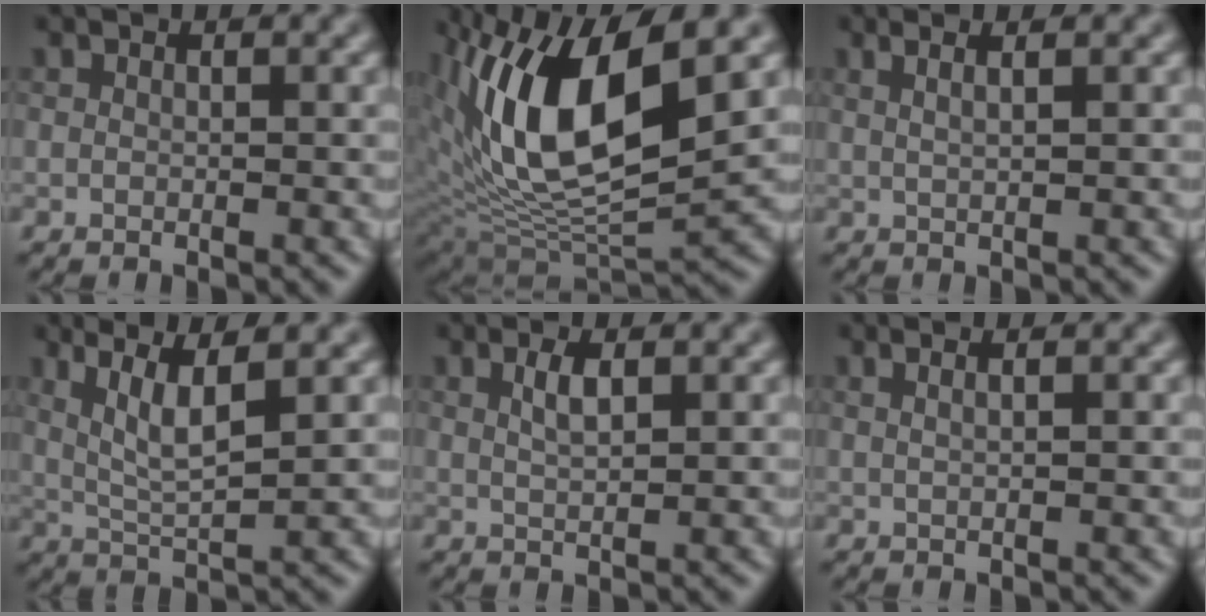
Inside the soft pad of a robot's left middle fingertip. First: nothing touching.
{"total": 13.0, "force": [3.1, 5.6, 11.4], "torque": [-0.199, 0.006, 0.053]}
{"total": 2.1, "force": [0.9, 0.9, 1.7], "torque": [-0.005, 0.007, -0.002]}
{"total": 4.3, "force": [1.2, 1.0, 4.0], "torque": [-0.081, -0.001, 0.032]}
{"total": 1.4, "force": [0.1, 0.4, 1.3], "torque": [-0.024, 0.002, 0.005]}
{"total": 1.8, "force": [0.7, 0.9, 1.4], "torque": [-0.002, 0.008, -0.009]}